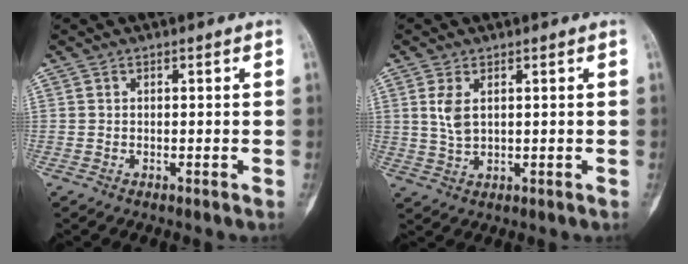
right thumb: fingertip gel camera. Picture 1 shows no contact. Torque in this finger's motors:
{"motor_torque": [-0.05, 0.45, 0.34, 0.34, 0.02]}